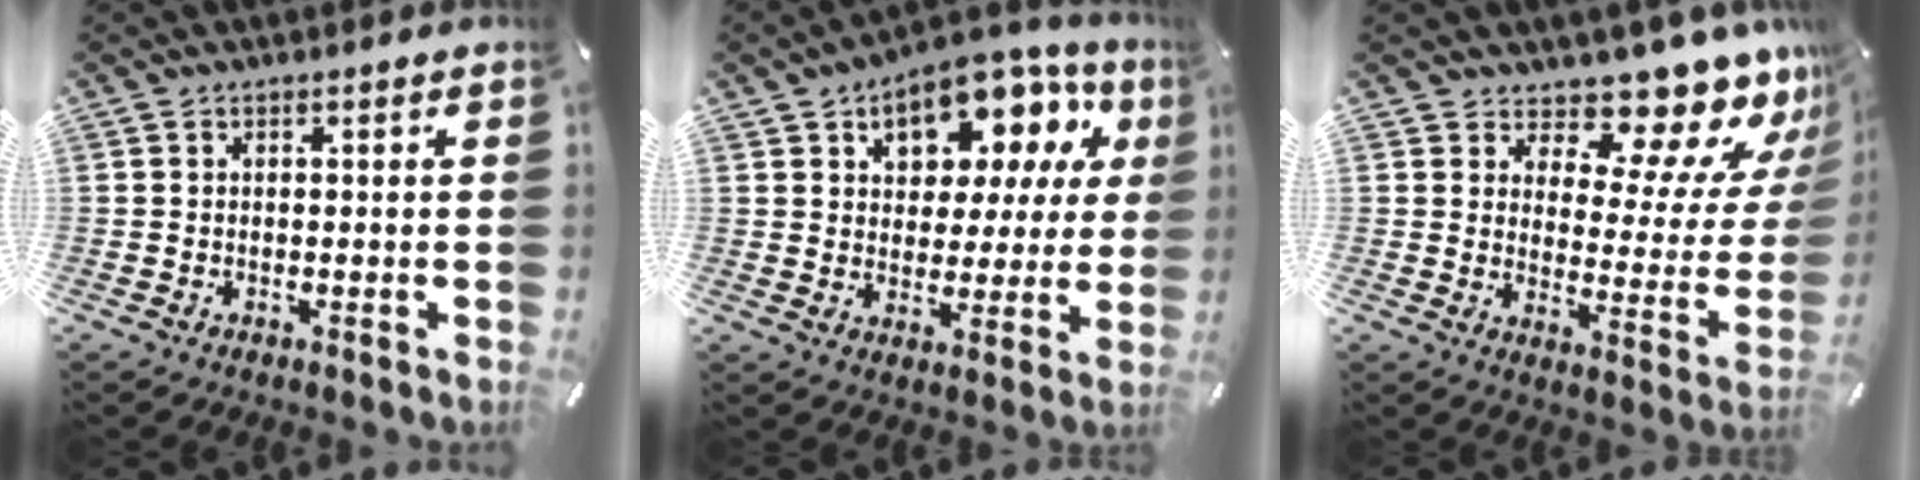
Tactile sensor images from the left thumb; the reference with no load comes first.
{"total": 13.5, "force": [7.6, 8.5, 7.2], "torque": [-0.104, -0.051, 0.132]}
{"total": 12.4, "force": [10.8, 4.5, 4.1], "torque": [-0.049, -0.112, 0.182]}